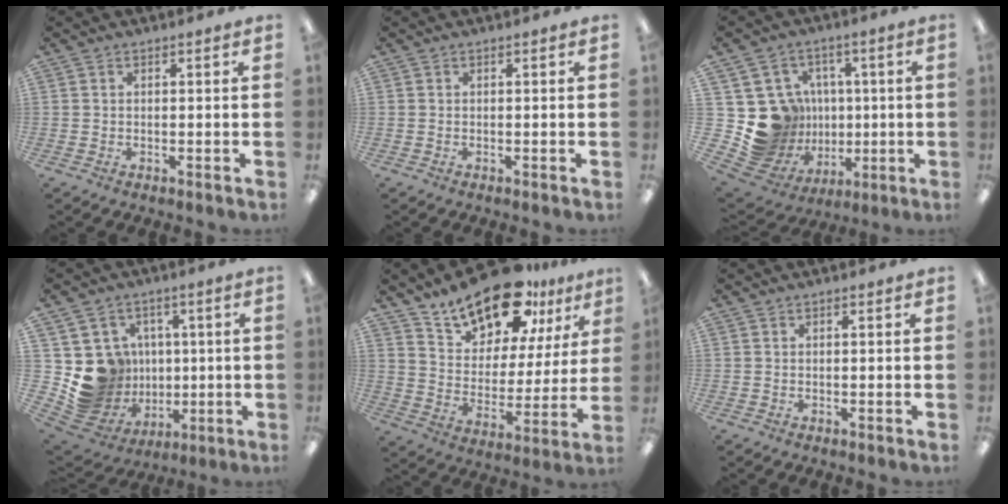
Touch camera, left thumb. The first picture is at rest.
{"total": 0.0}
{"total": 16.4, "force": [1.0, 16.0, 3.9], "torque": [-0.105, -0.014, 0.065]}
{"total": 12.7, "force": [1.1, 12.5, 2.2], "torque": [-0.066, -0.012, 0.052]}
{"total": 17.9, "force": [14.1, 7.8, 8.0], "torque": [-0.136, -0.088, 0.248]}
{"total": 0.0}